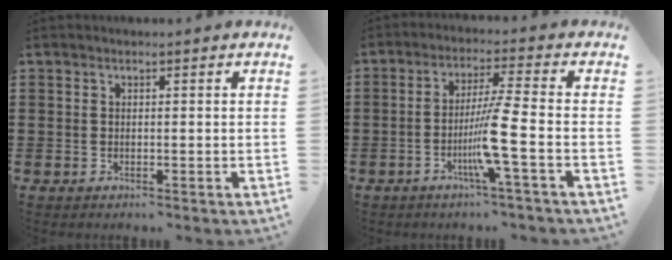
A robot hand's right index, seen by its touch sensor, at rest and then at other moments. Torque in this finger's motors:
{"motor_torque": [0.21, -0.04, 0.36, 0.13]}